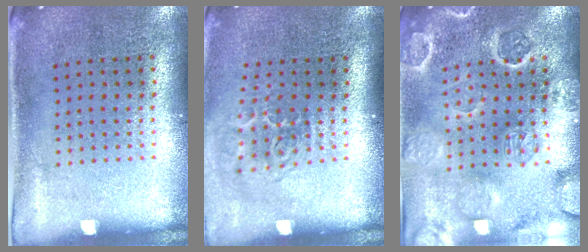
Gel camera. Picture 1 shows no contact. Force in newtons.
{"total": 2.0, "press": 1.3, "slide": 1.5}
{"total": 3.3, "press": 3.1, "slide": 1.0}